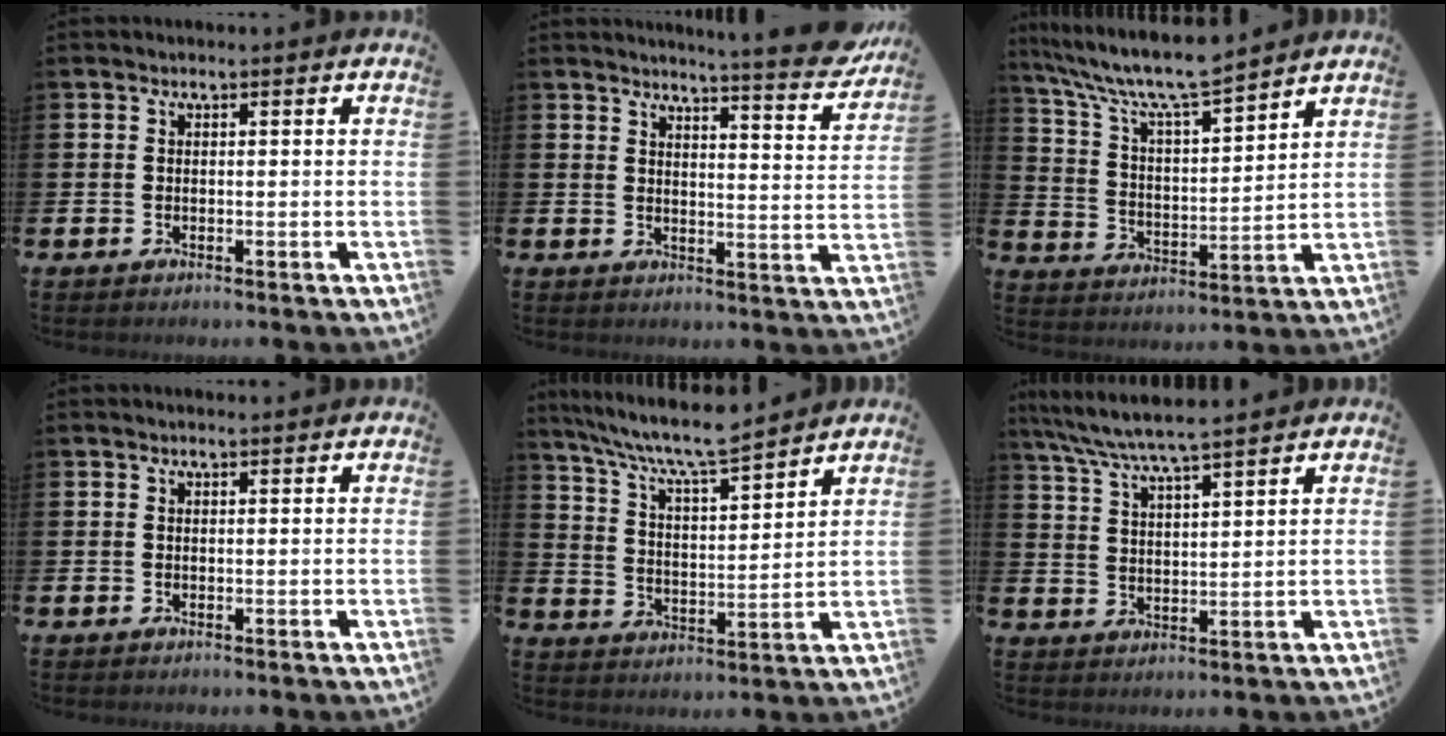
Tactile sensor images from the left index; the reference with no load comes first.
{"total": 5.9, "force": [5.6, -0.5, 1.8], "torque": [-0.022, -0.051, 0.089]}
{"total": 9.5, "force": [8.6, 1.0, 3.9], "torque": [-0.112, -0.050, 0.149]}
{"total": 0.5, "force": [0.5, 0.0, 0.2], "torque": [-0.002, 0.000, 0.008]}
{"total": 8.7, "force": [8.0, 0.7, 3.4], "torque": [-0.098, -0.048, 0.139]}
{"total": 6.5, "force": [6.1, 0.0, 2.2], "torque": [-0.065, -0.031, 0.108]}